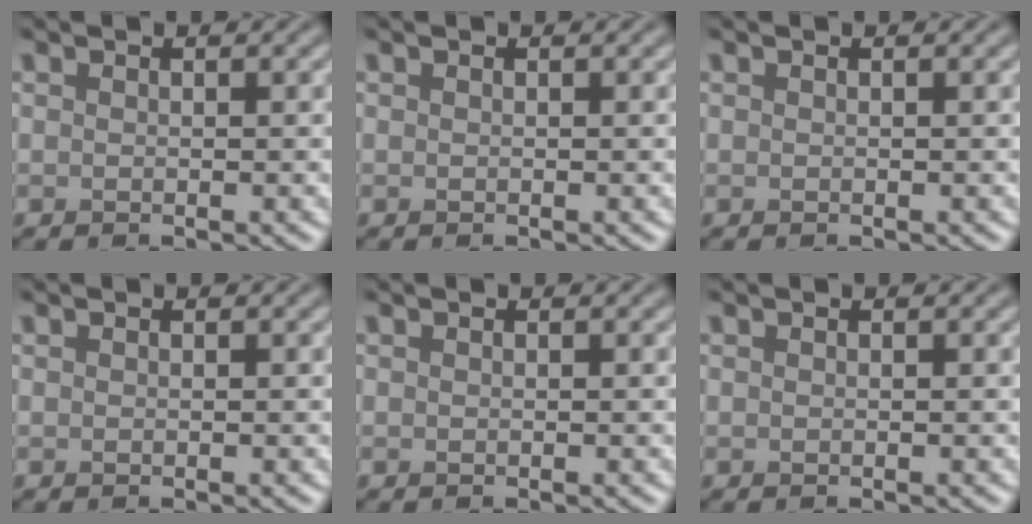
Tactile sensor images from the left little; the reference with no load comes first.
{"total": 0.0}
{"total": 0.0}
{"total": 0.0}
{"total": 0.0}
{"total": 0.0}